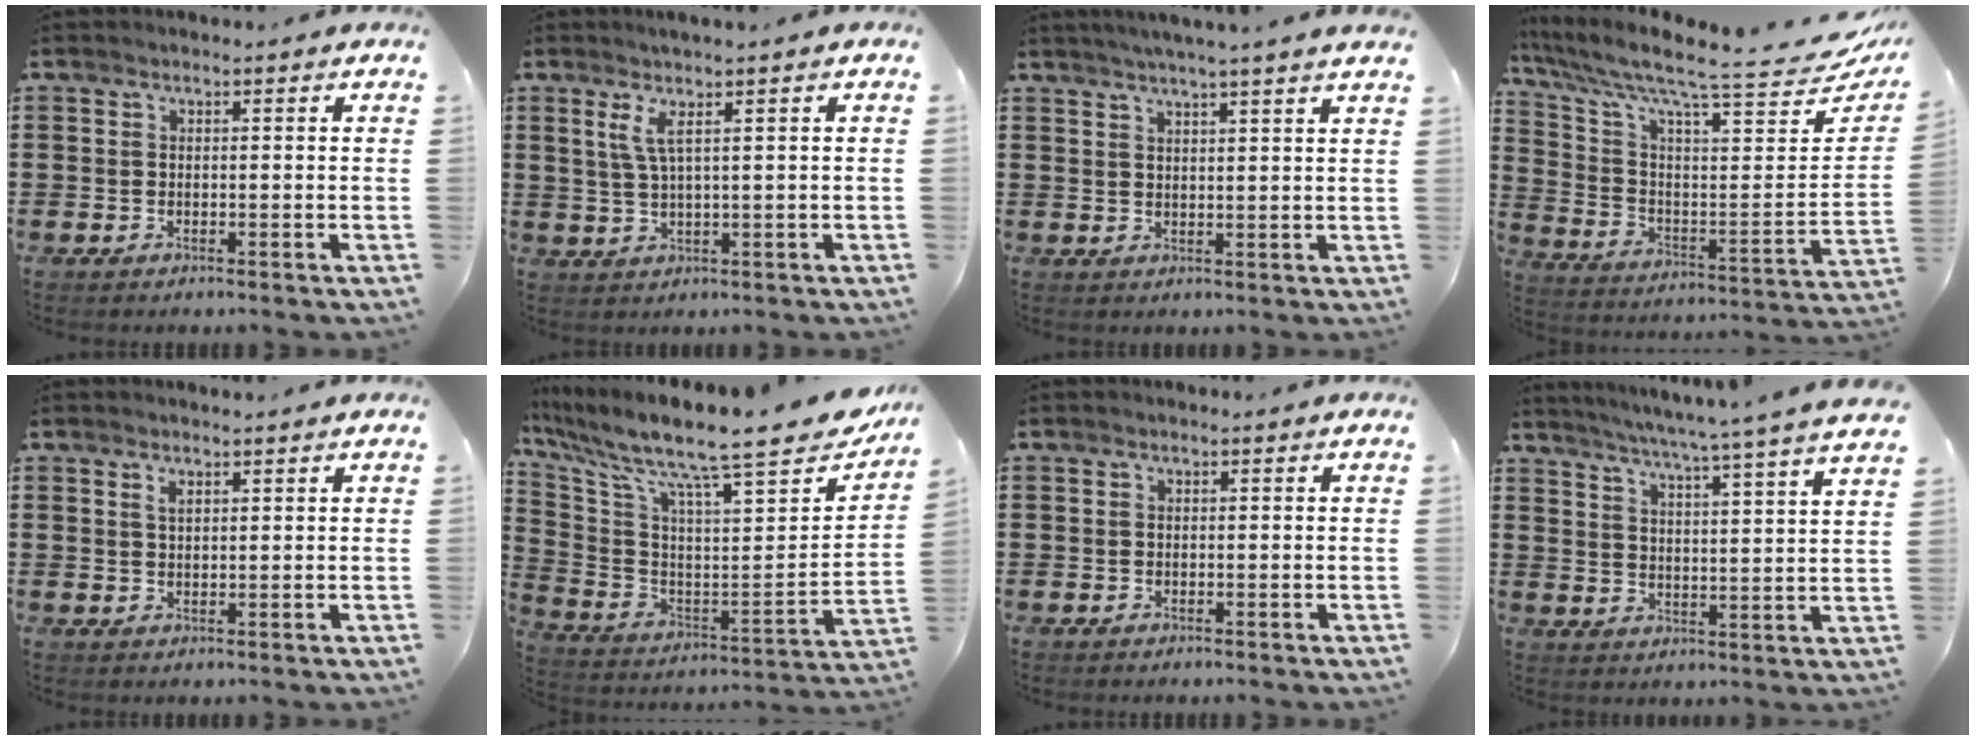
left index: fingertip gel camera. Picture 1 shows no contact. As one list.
[{"total": 3.4, "force": [1.3, 0.0, 3.1], "torque": [-0.073, -0.006, 0.021]}, {"total": 3.2, "force": [2.8, -1.0, 1.0], "torque": [-0.025, -0.007, 0.050]}, {"total": 7.3, "force": [6.2, 0.1, 3.9], "torque": [-0.099, -0.067, 0.095]}, {"total": 1.5, "force": [1.2, 0.5, 0.8], "torque": [-0.018, 0.003, 0.021]}, {"total": 12.0, "force": [9.9, 0.8, 6.7], "torque": [-0.136, -0.085, 0.148]}, {"total": 0.0}, {"total": 5.1, "force": [4.5, -1.7, 1.8], "torque": [-0.053, -0.043, 0.068]}]